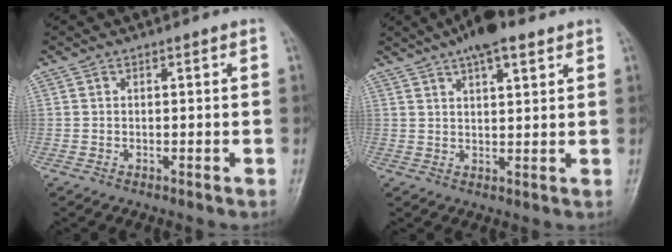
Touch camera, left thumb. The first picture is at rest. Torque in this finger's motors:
{"motor_torque": [1.13, 0.51, 0.86, -0.65, 0.03]}